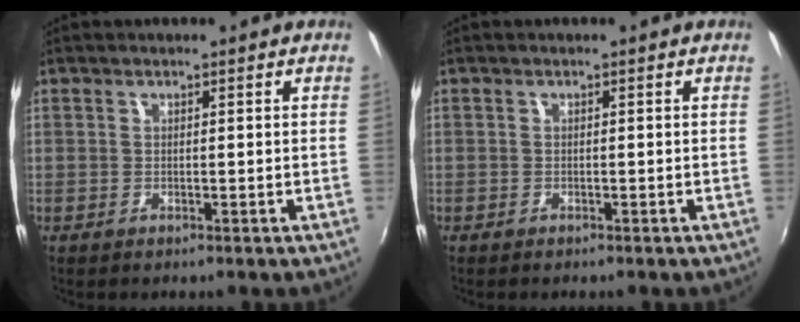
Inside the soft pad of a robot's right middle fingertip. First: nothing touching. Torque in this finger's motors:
{"motor_torque": [0.57, -0.55, -0.29, -0.21]}